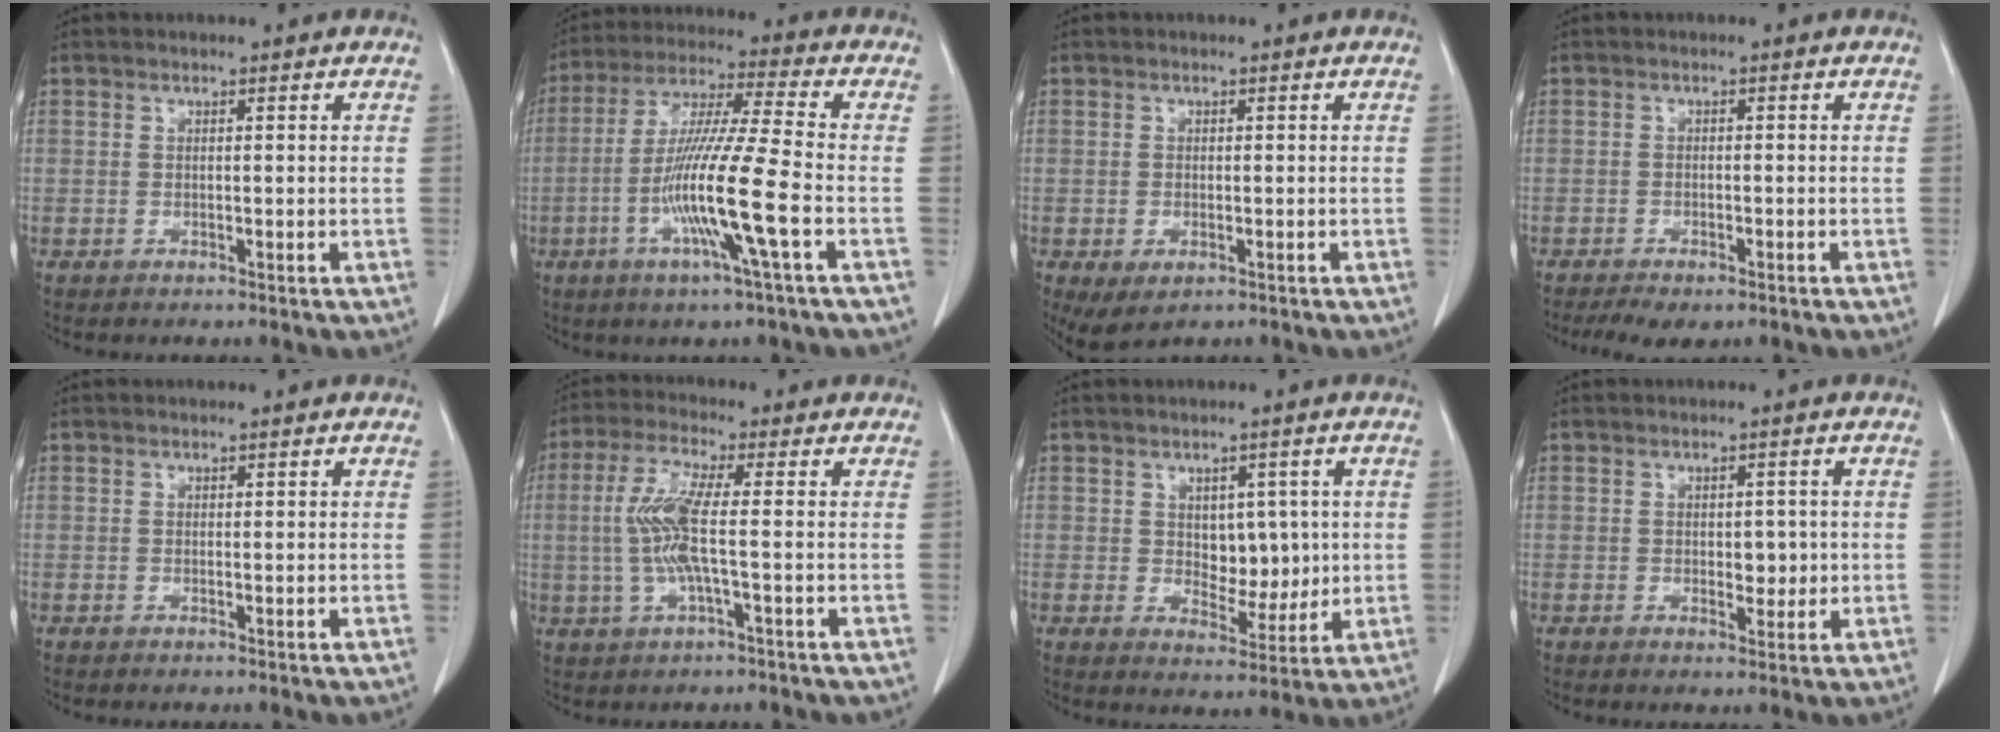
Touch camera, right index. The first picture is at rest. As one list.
[{"total": 13.9, "force": [-4.2, -1.1, 13.2], "torque": [-0.260, -0.014, -0.086]}, {"total": 3.9, "force": [-1.7, 2.1, 2.8], "torque": [-0.051, -0.010, -0.015]}, {"total": 5.3, "force": [-3.9, 2.1, 2.9], "torque": [-0.041, -0.009, -0.055]}, {"total": 0.0}, {"total": 7.9, "force": [-0.2, 1.0, 7.9], "torque": [-0.173, 0.005, -0.009]}, {"total": 6.2, "force": [1.0, 3.9, 4.7], "torque": [-0.061, 0.000, 0.028]}, {"total": 3.1, "force": [0.1, 1.8, 2.6], "torque": [-0.031, -0.002, 0.006]}]